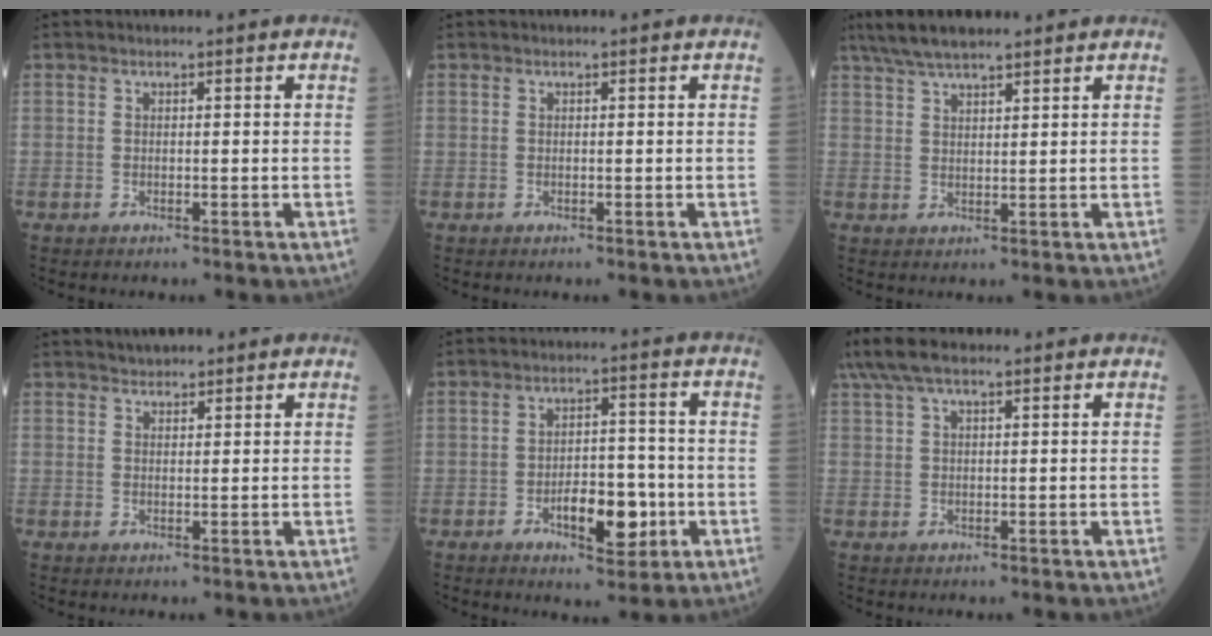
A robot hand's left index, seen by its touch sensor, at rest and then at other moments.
{"total": 0.0}
{"total": 7.2, "force": [6.0, 1.1, 4.0], "torque": [-0.075, 0.028, 0.108]}
{"total": 2.1, "force": [1.9, 0.8, 0.5], "torque": [-0.011, 0.013, 0.031]}
{"total": 8.0, "force": [-2.9, 3.4, 6.6], "torque": [-0.105, 0.005, -0.041]}
{"total": 6.0, "force": [4.4, 1.6, 3.8], "torque": [-0.088, 0.037, 0.087]}